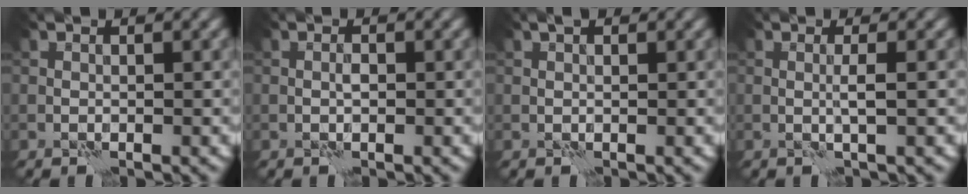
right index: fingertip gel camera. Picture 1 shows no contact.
{"total": 0.7, "force": [-0.2, 0.3, 0.6], "torque": [-0.013, 0.005, -0.003]}
{"total": 1.0, "force": [0.7, 0.4, 0.6], "torque": [-0.012, 0.002, 0.008]}
{"total": 1.5, "force": [0.1, 0.2, 1.5], "torque": [-0.028, 0.003, -0.002]}